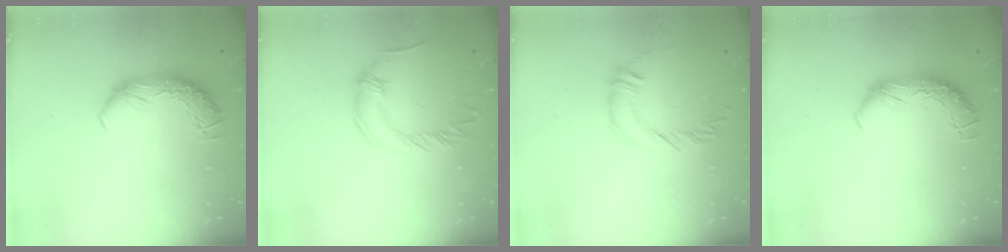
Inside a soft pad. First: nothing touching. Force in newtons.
{"total": 0.0}
{"total": 2.8, "press": 2.8, "slide": 0.2}
{"total": 0.0}